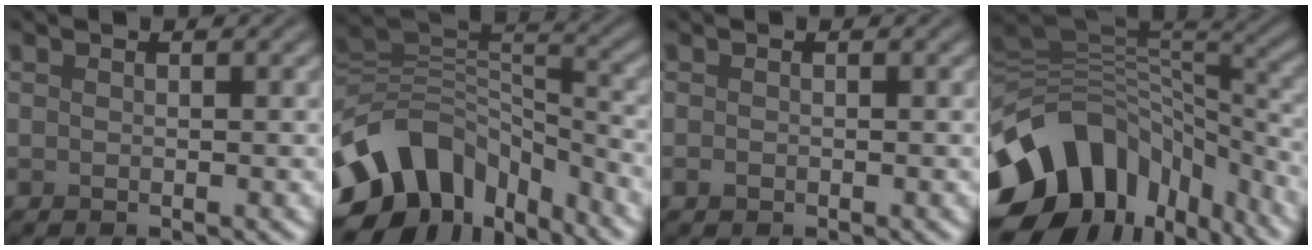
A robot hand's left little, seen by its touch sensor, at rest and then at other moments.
{"total": 11.7, "force": [-6.3, 7.8, 6.1], "torque": [-0.122, 0.013, -0.116]}
{"total": 0.6, "force": [-0.3, 0.4, 0.3], "torque": [-0.003, -0.005, -0.006]}
{"total": 14.4, "force": [-6.7, 10.0, 7.9], "torque": [-0.172, 0.000, -0.106]}